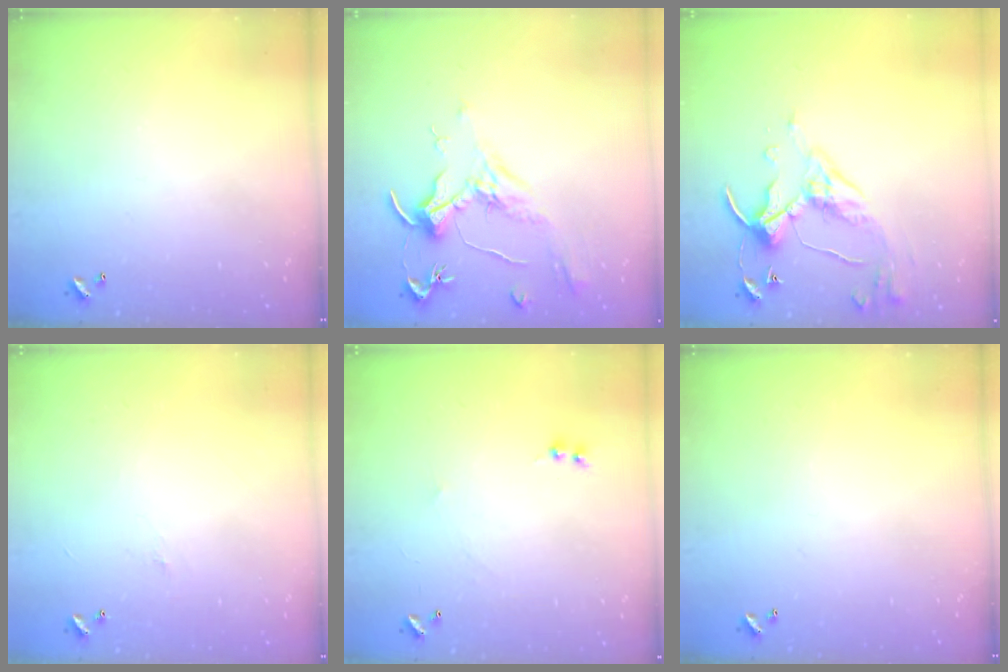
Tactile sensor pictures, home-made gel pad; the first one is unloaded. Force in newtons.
{"total": 2.0, "press": 1.8, "slide": 0.8}
{"total": 5.7, "press": 5.7, "slide": 0.7}
{"total": 1.8, "press": 1.7, "slide": 0.6}
{"total": 1.1, "press": 0.9, "slide": 0.6}
{"total": 0.0}